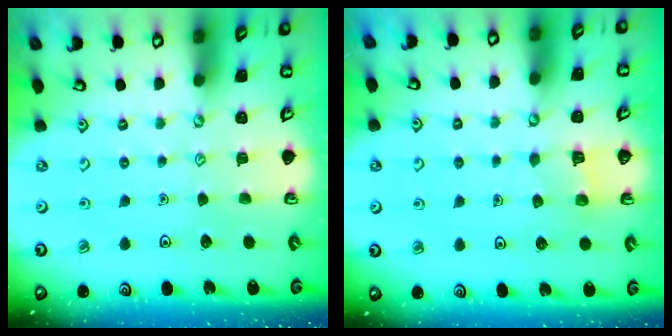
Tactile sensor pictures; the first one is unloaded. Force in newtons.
{"total": 3.4, "press": 3.4, "slide": 0.2}